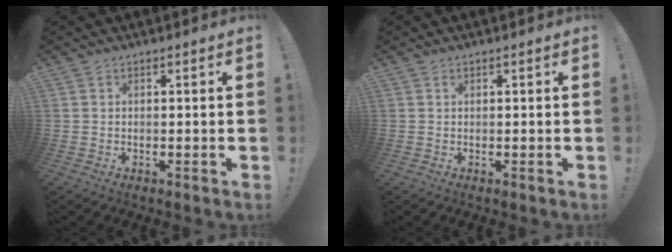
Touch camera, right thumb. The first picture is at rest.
{"total": 0.0}